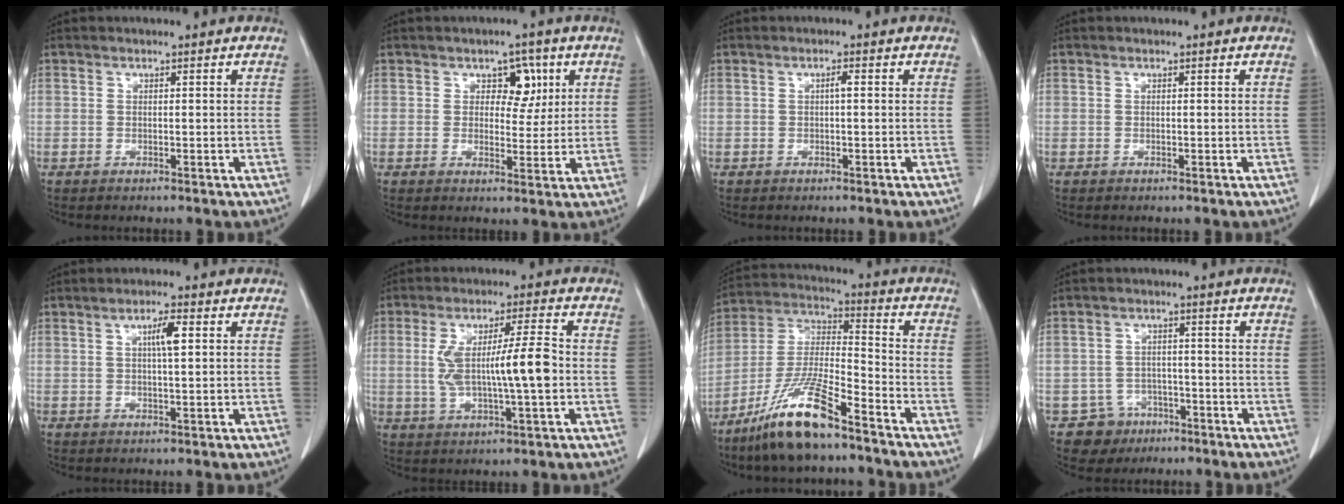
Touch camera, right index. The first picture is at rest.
{"total": 4.7, "force": [1.8, 3.0, 3.1], "torque": [-0.033, 0.007, 0.027]}
{"total": 1.0, "force": [0.1, 0.1, 1.0], "torque": [-0.019, 0.002, 0.000]}
{"total": 0.0}
{"total": 3.5, "force": [1.0, 0.3, 3.3], "torque": [-0.059, 0.002, 0.015]}
{"total": 10.5, "force": [-0.4, 1.3, 10.4], "torque": [-0.195, 0.012, -0.006]}
{"total": 14.2, "force": [-9.9, 1.8, 9.9], "torque": [-0.211, -0.016, -0.188]}
{"total": 5.4, "force": [-3.0, 4.5, -0.1], "torque": [0.005, 0.012, -0.043]}